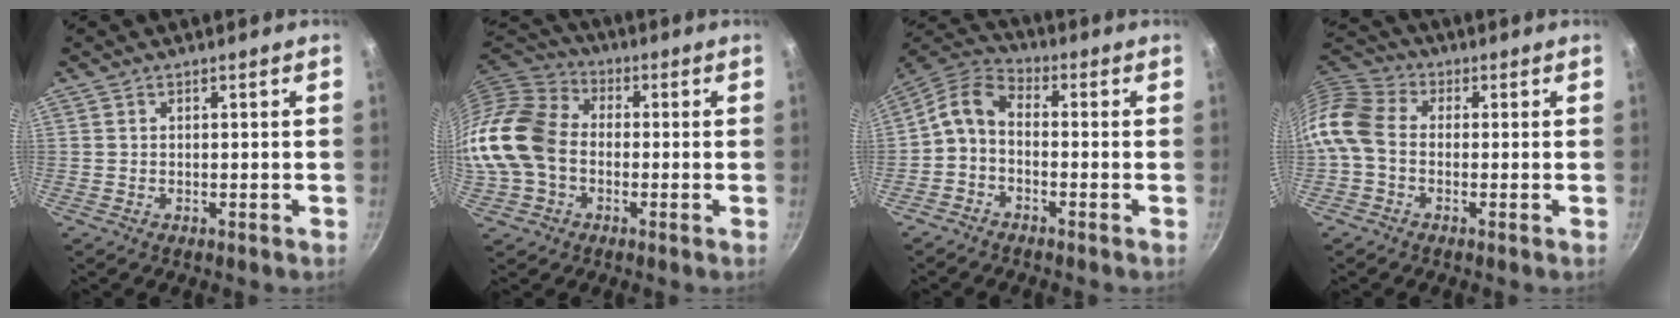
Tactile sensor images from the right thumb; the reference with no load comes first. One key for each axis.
{"total": 16.6, "fx": -2.2, "fy": 12.5, "fz": 10.7, "tx": -0.204, "ty": 0.034, "tz": -0.057}
{"total": 7.1, "fx": -1.6, "fy": 4.5, "fz": 5.2, "tx": -0.113, "ty": 0.042, "tz": -0.046}
{"total": 10.1, "fx": -1.9, "fy": 7.3, "fz": 6.8, "tx": -0.136, "ty": 0.034, "tz": -0.059}